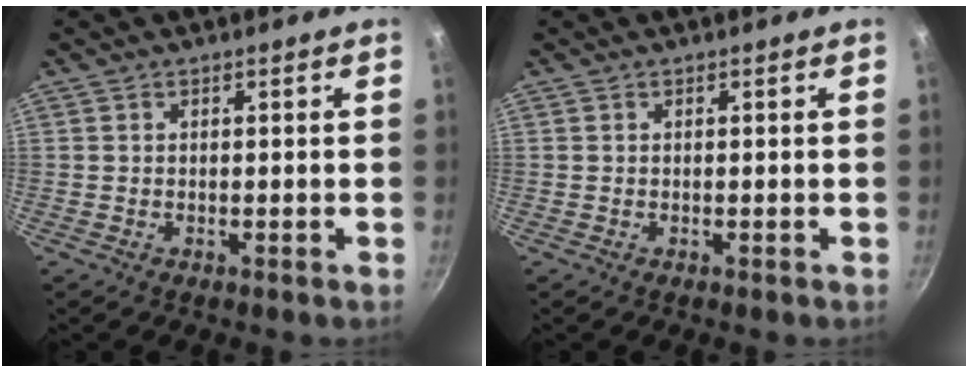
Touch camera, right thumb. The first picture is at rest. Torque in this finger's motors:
{"motor_torque": [0.00, 0.00, -0.13, 0.15, 0.00]}